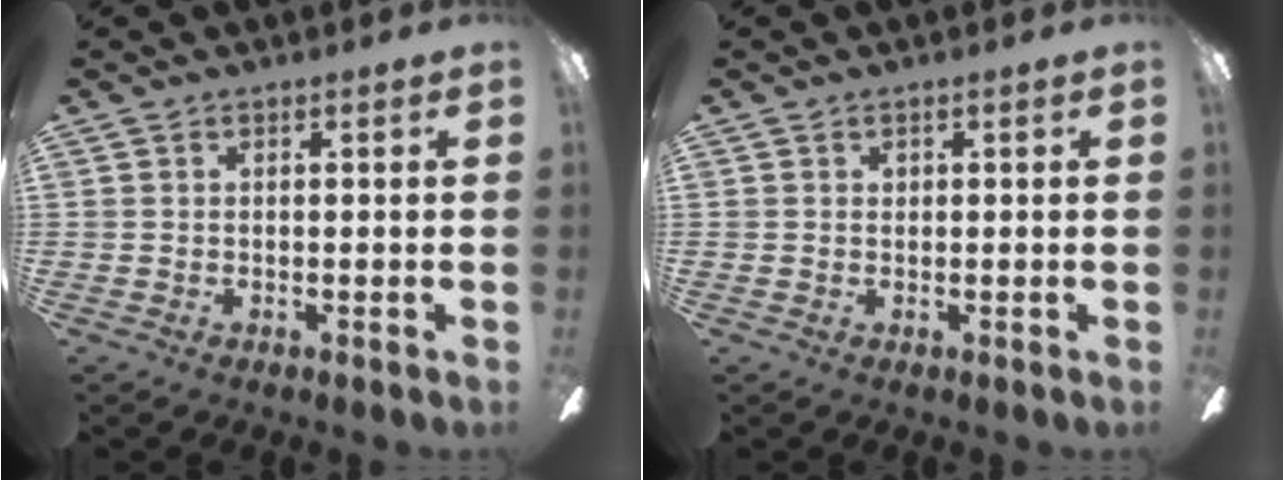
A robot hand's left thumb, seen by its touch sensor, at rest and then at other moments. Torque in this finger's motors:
{"motor_torque": [0.02, -0.02, 0.21, -0.07, 0.00]}